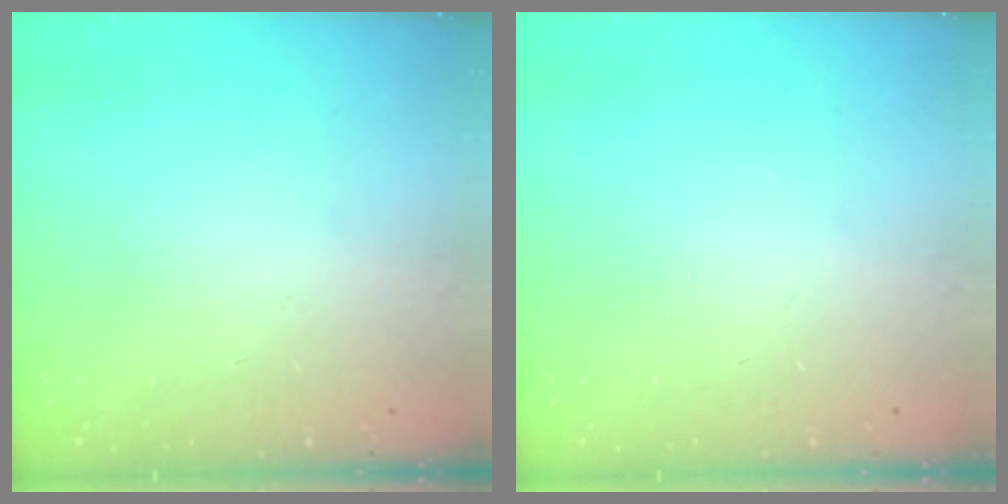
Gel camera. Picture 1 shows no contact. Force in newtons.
{"total": 0.0}